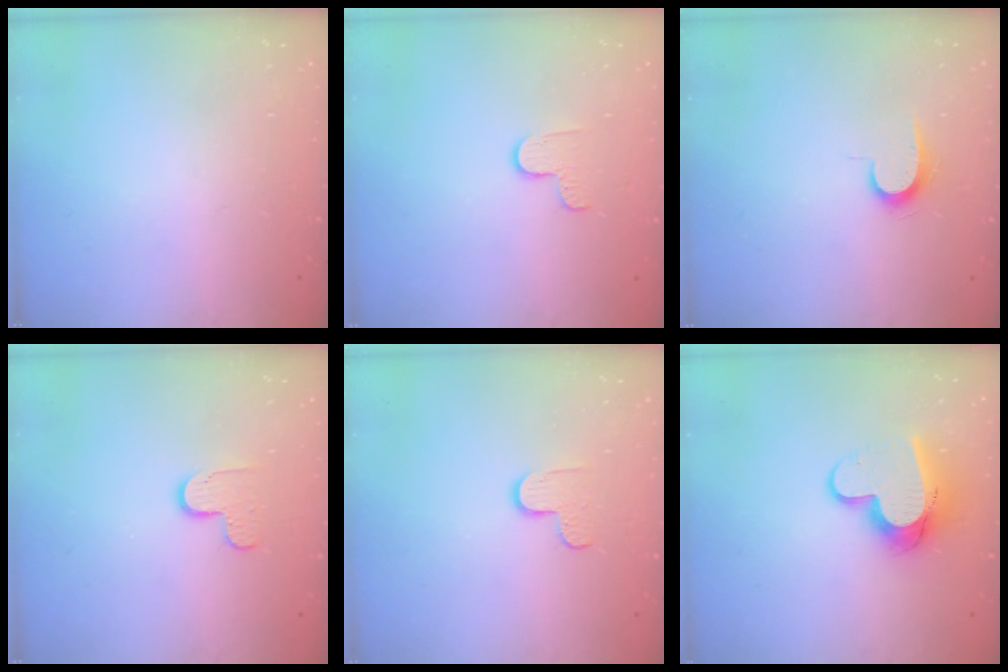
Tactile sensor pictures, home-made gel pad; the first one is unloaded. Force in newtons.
{"total": 3.8, "press": 3.8, "slide": 0.4}
{"total": 6.6, "press": 6.6, "slide": 0.7}
{"total": 5.5, "press": 5.5, "slide": 0.5}
{"total": 5.1, "press": 5.1, "slide": 0.5}
{"total": 11.5, "press": 11.4, "slide": 1.2}